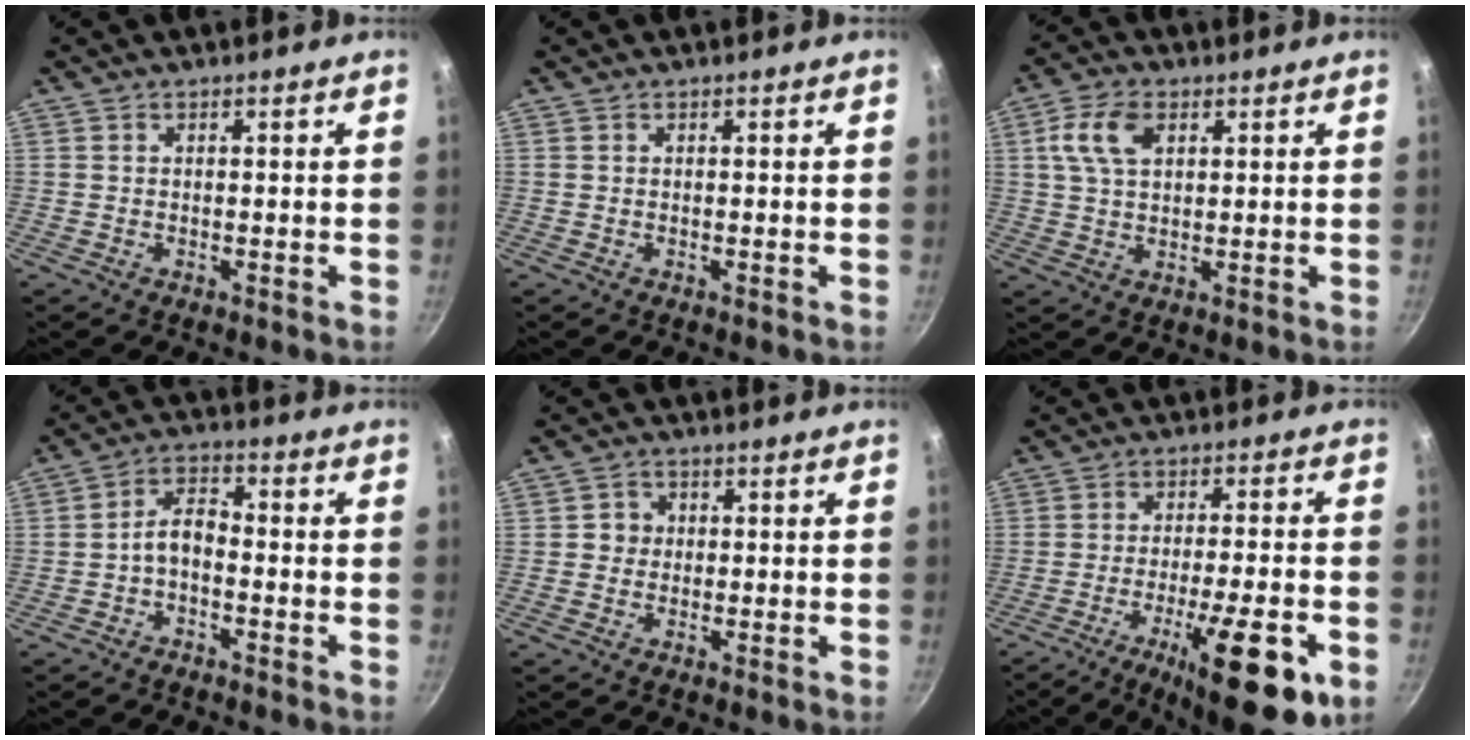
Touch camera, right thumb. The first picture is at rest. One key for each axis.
{"total": 0.0}
{"total": 7.6, "fx": 2.6, "fy": 4.7, "fz": 5.4, "tx": -0.096, "ty": 0.006, "tz": 0.044}
{"total": 4.8, "fx": -2.0, "fy": 2.6, "fz": 3.6, "tx": -0.060, "ty": 0.036, "tz": -0.040}
{"total": 2.7, "fx": 0.0, "fy": 2.6, "fz": 0.7, "tx": 0.008, "ty": 0.006, "tz": -0.006}
{"total": 18.2, "fx": -7.5, "fy": 4.8, "fz": 15.9, "tx": -0.216, "ty": 0.021, "tz": -0.107}